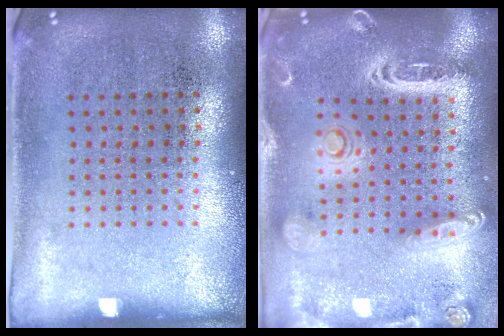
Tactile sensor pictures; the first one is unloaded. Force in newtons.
{"total": 2.7, "press": 2.3, "slide": 1.3}